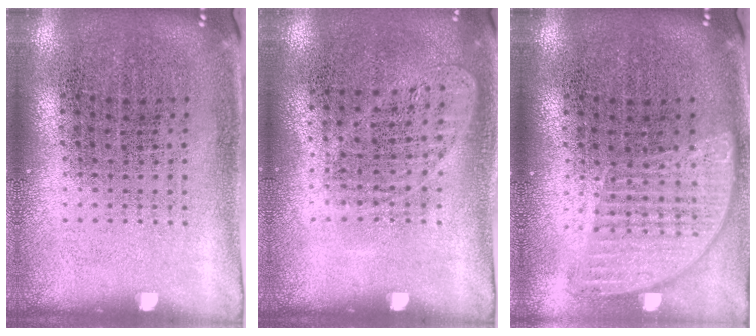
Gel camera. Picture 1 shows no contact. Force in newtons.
{"total": 1.0, "press": 0.9, "slide": 0.3}
{"total": 1.0, "press": 1.0, "slide": 0.1}